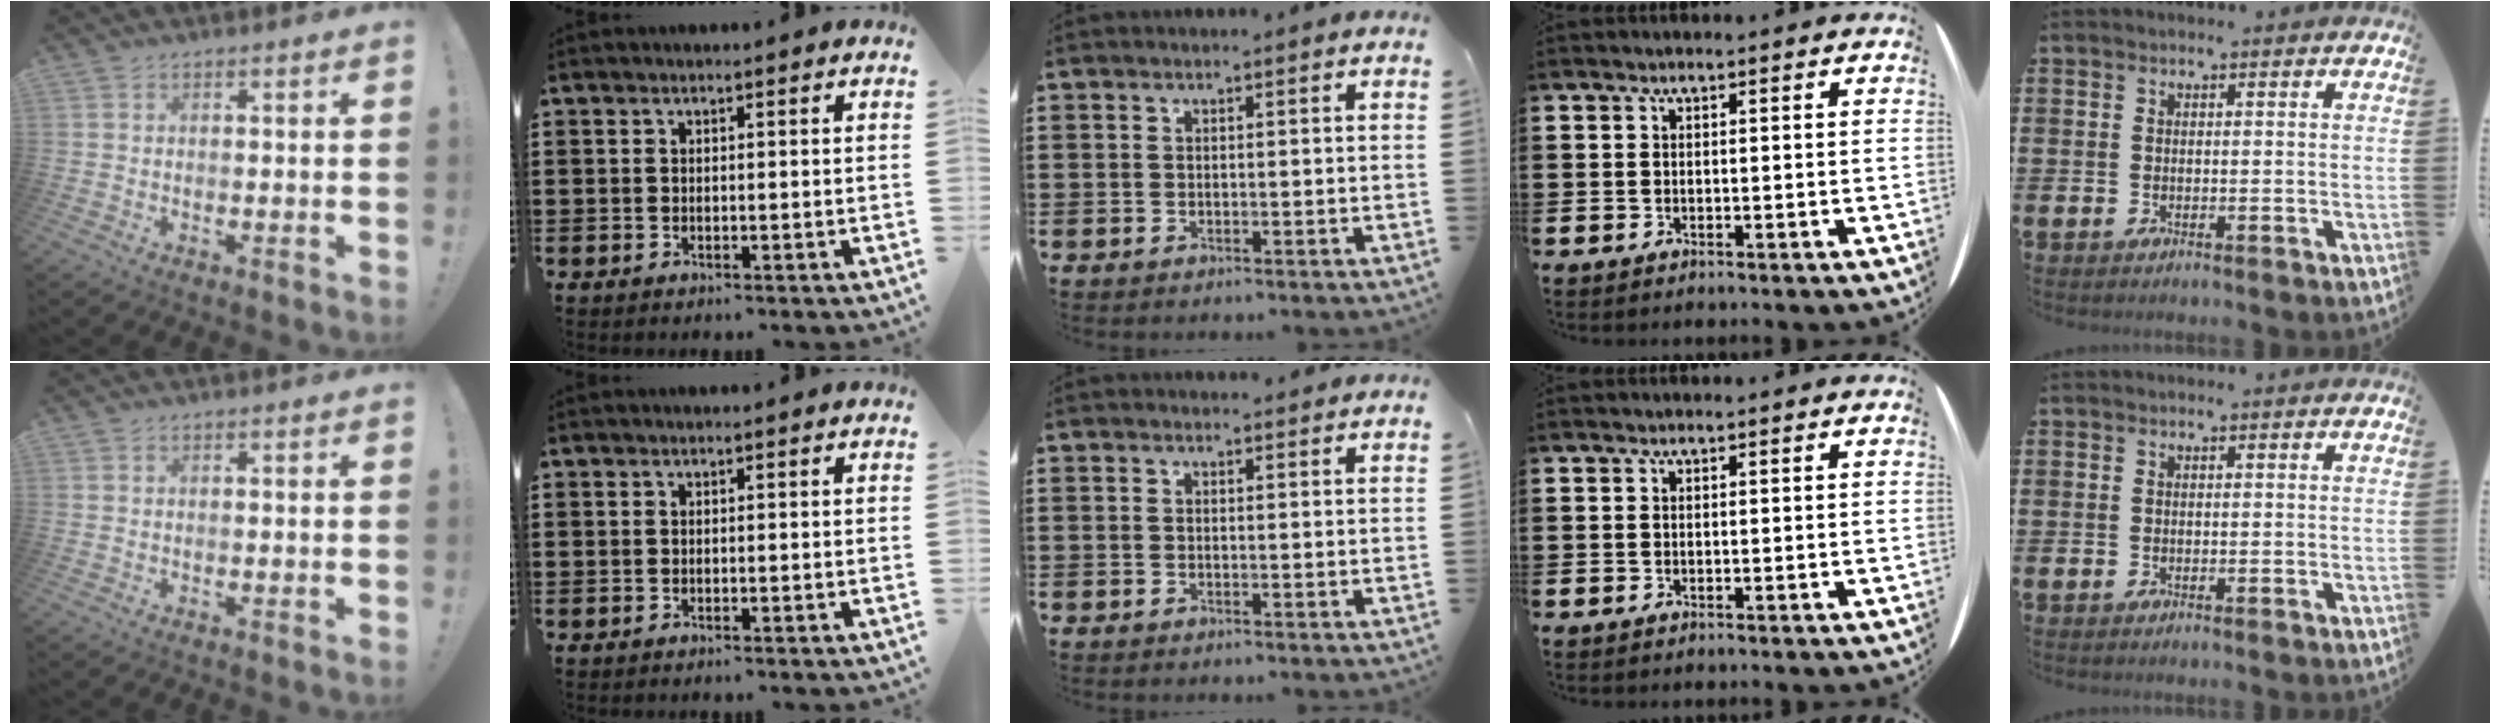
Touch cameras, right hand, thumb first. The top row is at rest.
{"middle": {"total": 0.9, "force": [0.9, 0.1, 0.2], "torque": [0.002, -0.002, 0.015]}}